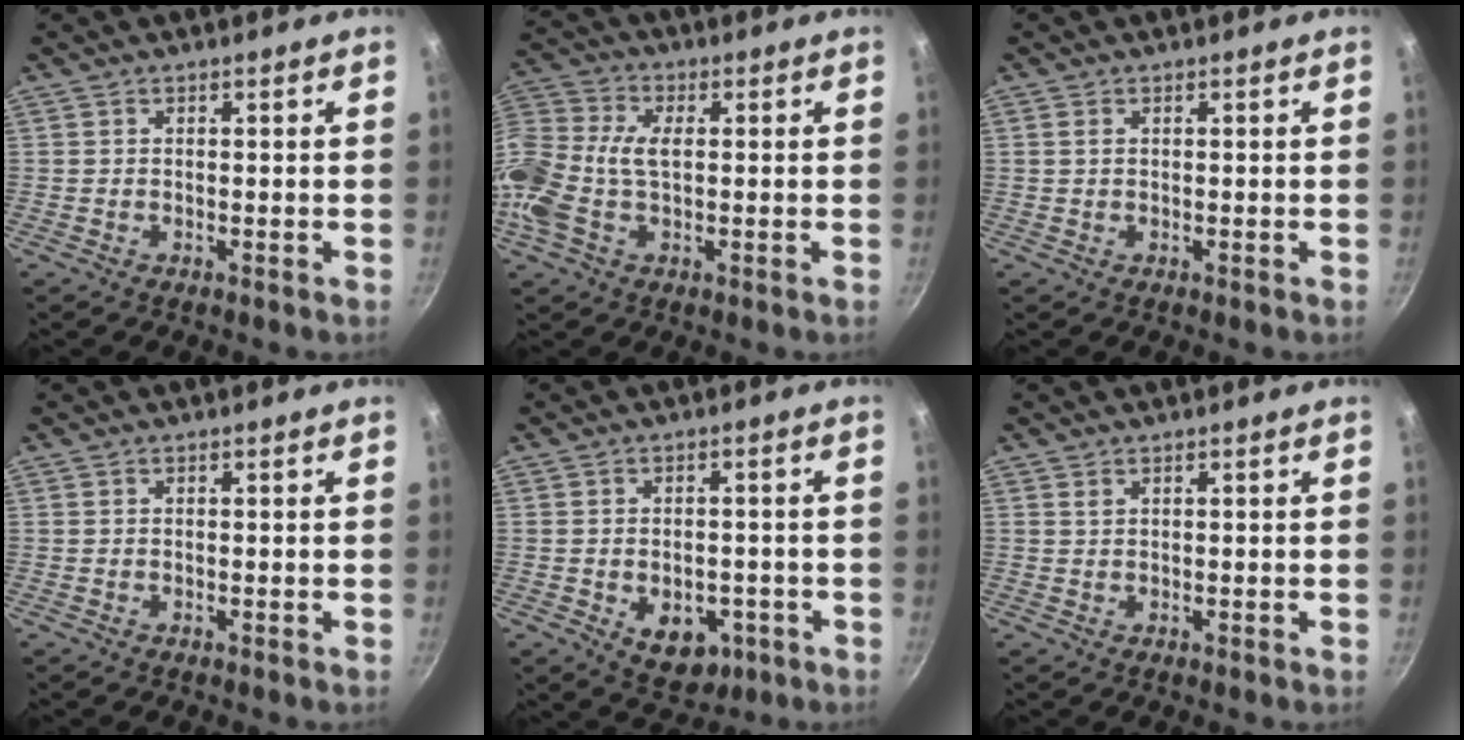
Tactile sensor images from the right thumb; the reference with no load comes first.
{"total": 13.6, "force": [-0.5, 8.4, 10.8], "torque": [-0.234, 0.021, -0.027]}
{"total": 0.9, "force": [0.3, 0.6, 0.6], "torque": [-0.012, 0.002, 0.006]}
{"total": 0.0}
{"total": 8.7, "force": [-2.8, 6.0, 5.7], "torque": [-0.051, 0.006, -0.026]}
{"total": 0.7, "force": [0.5, 0.3, 0.4], "torque": [-0.006, -0.003, 0.011]}